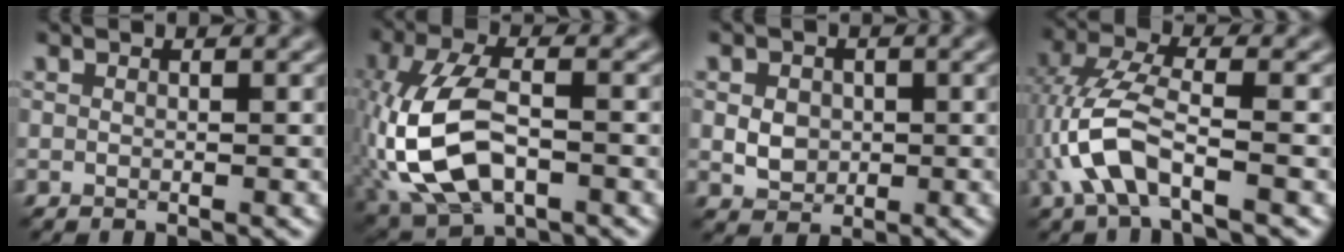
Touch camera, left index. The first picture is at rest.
{"total": 10.1, "force": [-2.6, 5.3, 8.2], "torque": [-0.188, 0.001, -0.060]}
{"total": 2.9, "force": [-0.1, 2.3, 1.6], "torque": [-0.028, -0.002, -0.007]}
{"total": 6.2, "force": [-2.3, 2.2, 5.3], "torque": [-0.125, 0.007, -0.054]}